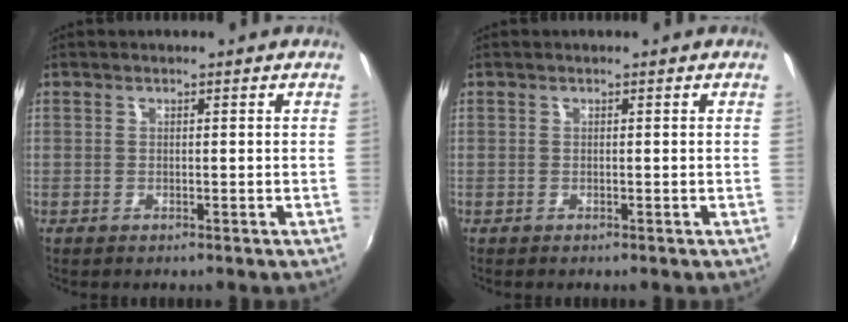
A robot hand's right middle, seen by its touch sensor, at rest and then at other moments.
{"total": 0.0}